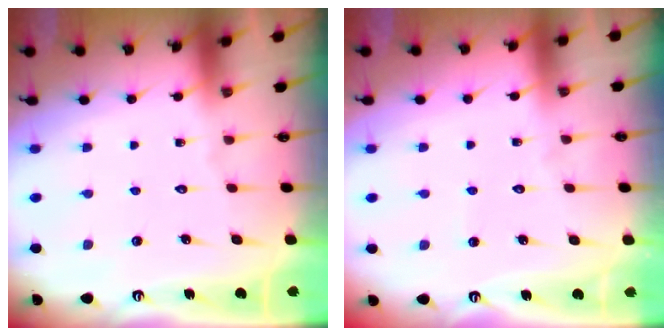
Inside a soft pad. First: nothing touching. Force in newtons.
{"total": 2.3, "press": 2.3, "slide": 0.3}